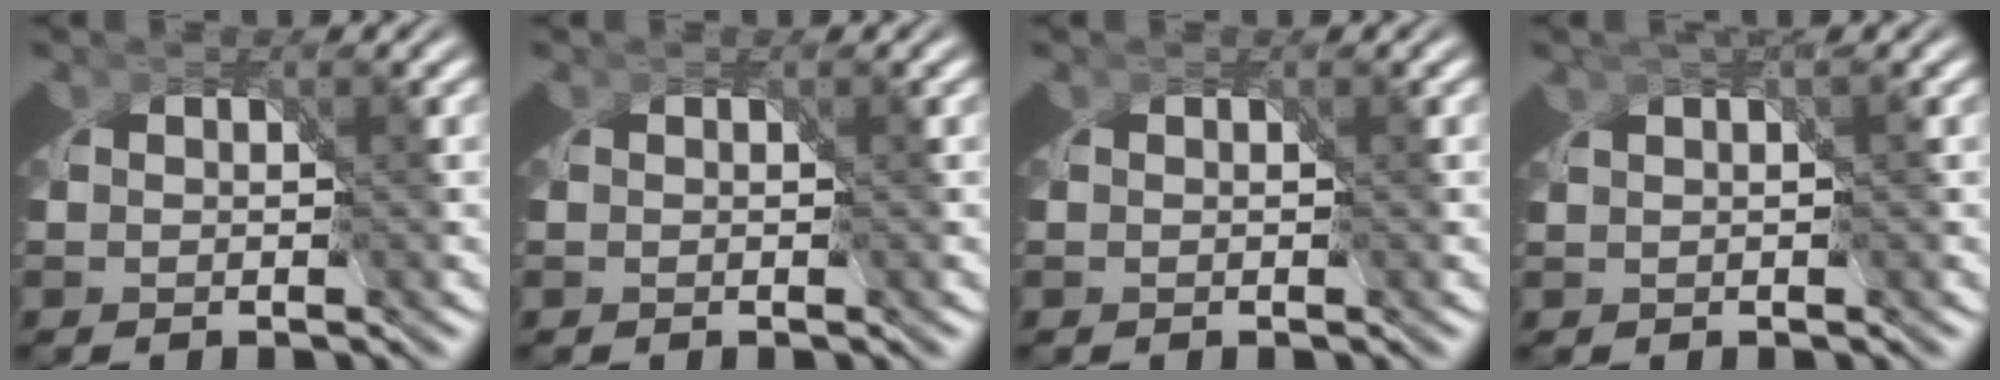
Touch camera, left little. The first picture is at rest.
{"total": 0.0}
{"total": 0.0}
{"total": 1.3, "force": [1.0, 0.0, 0.8], "torque": [0.007, 0.016, 0.012]}